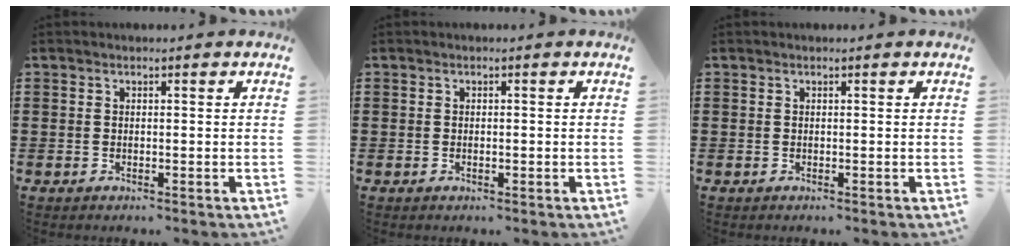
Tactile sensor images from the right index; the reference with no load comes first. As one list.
[{"total": 0.5, "force": [-0.1, 0.2, 0.5], "torque": [-0.011, -0.002, -0.001]}, {"total": 0.0}]